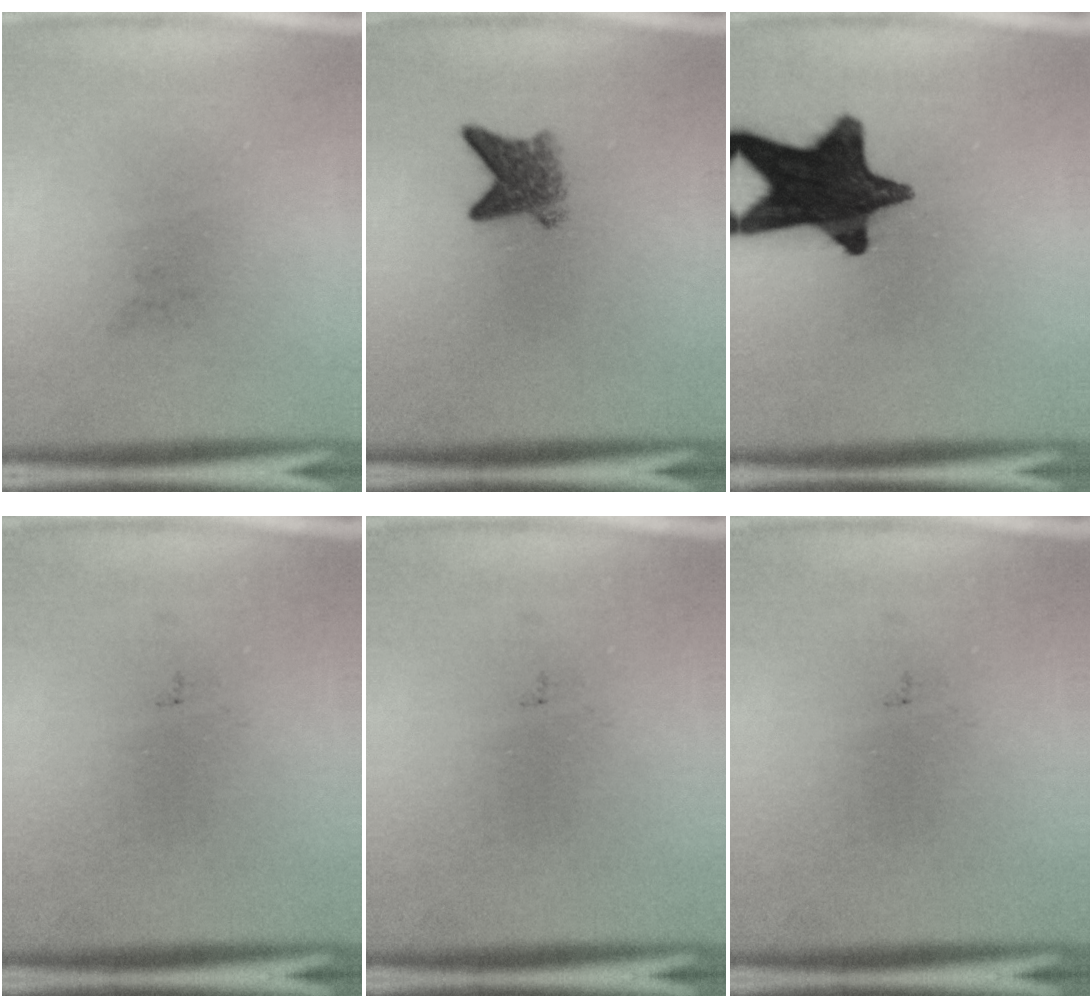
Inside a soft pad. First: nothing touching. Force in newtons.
{"total": 3.8}
{"total": 15.8}
{"total": 0.0}
{"total": 0.0}
{"total": 0.0}